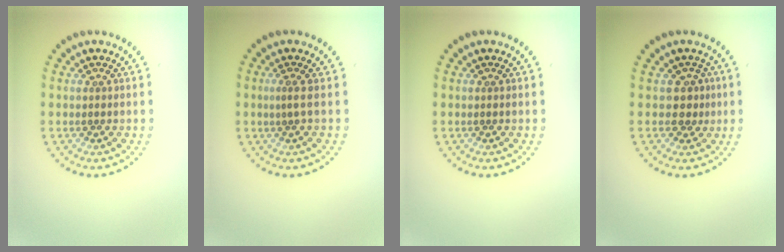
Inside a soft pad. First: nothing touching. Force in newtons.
{"total": 0.6, "press": 0.1, "slide": 0.6}
{"total": 0.0}
{"total": 1.8, "press": 1.3, "slide": 1.2}